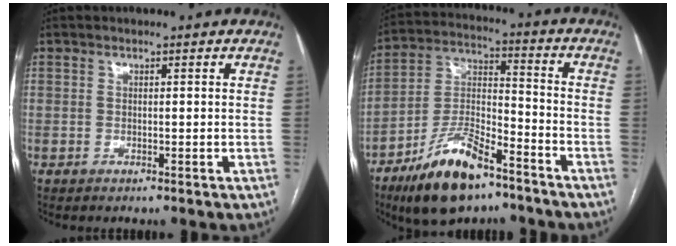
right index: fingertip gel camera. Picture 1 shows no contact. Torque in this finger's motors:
{"motor_torque": [1.06, -1.08, 0.64, 0.17]}